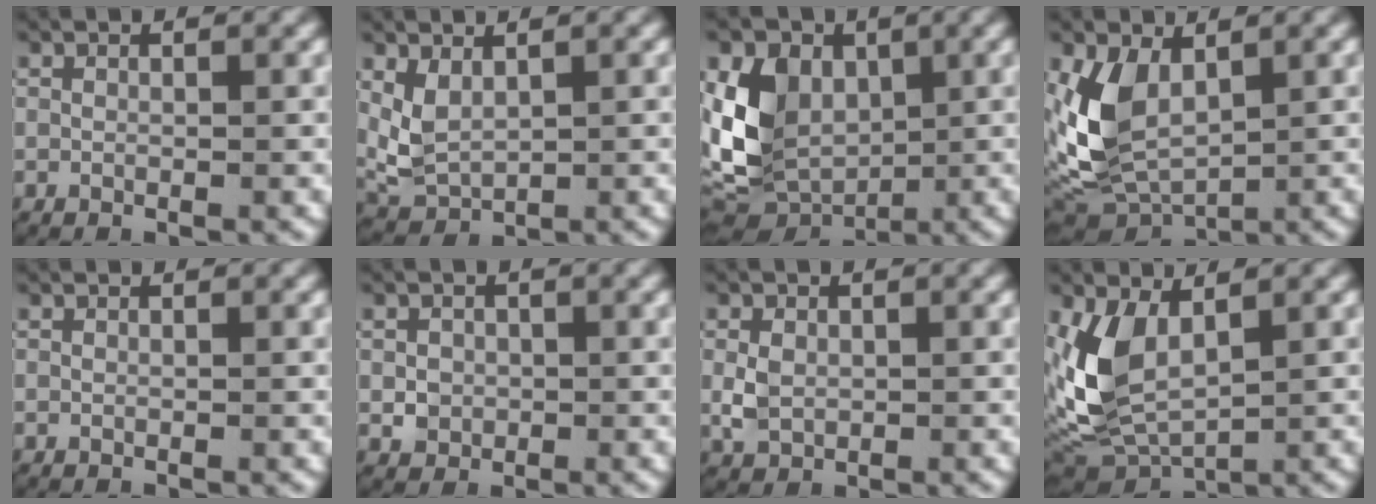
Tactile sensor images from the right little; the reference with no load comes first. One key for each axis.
{"total": 3.7, "fx": 0.8, "fy": 2.8, "fz": 2.3, "tx": -0.069, "ty": -0.011, "tz": 0.026}
{"total": 8.2, "fx": 0.0, "fy": 6.5, "fz": 5.0, "tx": -0.109, "ty": -0.025, "tz": 0.008}
{"total": 6.7, "fx": 0.9, "fy": 4.5, "fz": 4.9, "tx": -0.118, "ty": -0.017, "tz": 0.024}
{"total": 0.0}
{"total": 1.6, "fx": -0.1, "fy": 1.5, "fz": 0.5, "tx": -0.007, "ty": 0.003, "tz": -0.003}
{"total": 2.2, "fx": 0.0, "fy": 1.7, "fz": 1.3, "tx": -0.034, "ty": -0.002, "tz": 0.003}
{"total": 6.3, "fx": 1.0, "fy": 3.9, "fz": 4.9, "tx": -0.123, "ty": -0.013, "tz": 0.027}